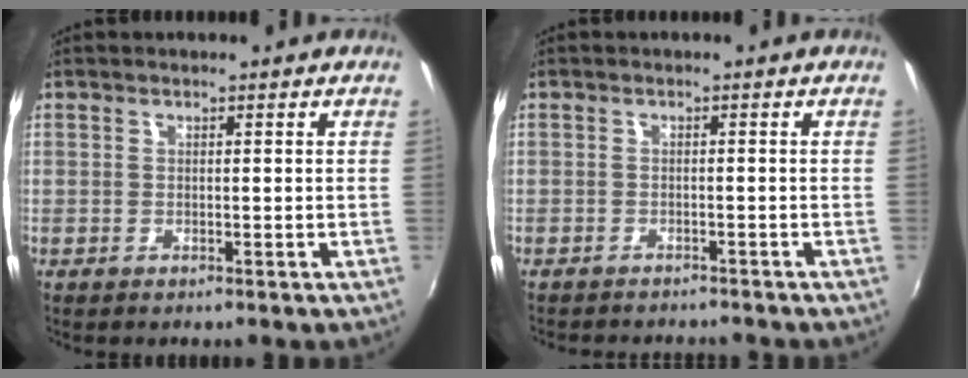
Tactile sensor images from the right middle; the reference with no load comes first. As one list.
[{"total": 5.1, "force": [-4.8, 1.0, 1.5], "torque": [-0.043, -0.010, -0.069]}]